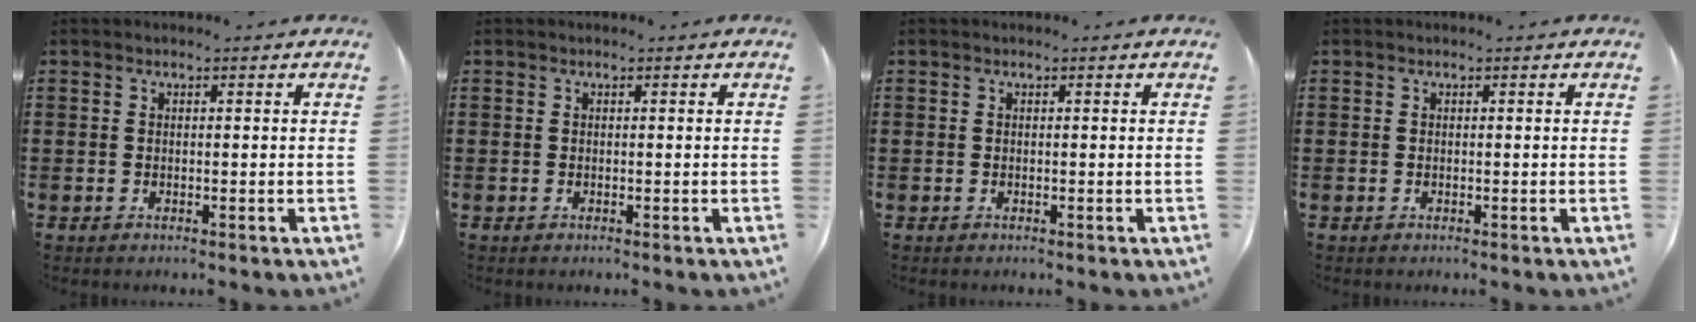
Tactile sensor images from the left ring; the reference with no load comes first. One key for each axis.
{"total": 0.0}
{"total": 0.0}
{"total": 0.0}